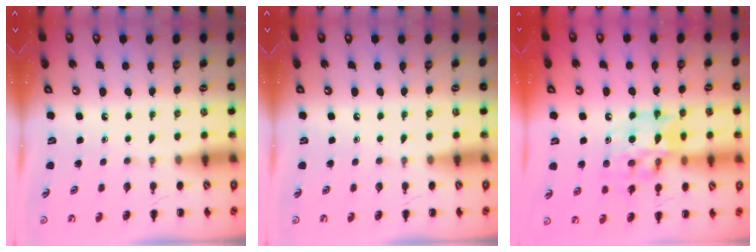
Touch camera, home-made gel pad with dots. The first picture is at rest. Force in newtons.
{"total": 0.0}
{"total": 14.6, "press": 14.3, "slide": 3.2}